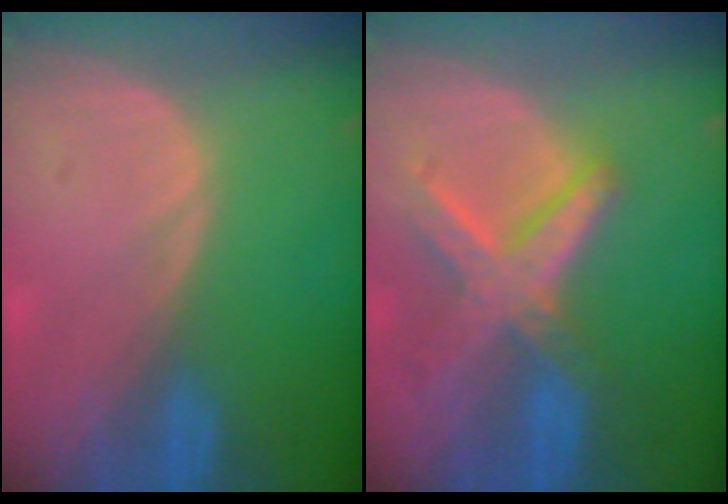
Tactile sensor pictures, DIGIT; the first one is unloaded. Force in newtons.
{"total": 8.2, "press": 7.0, "slide": 4.2}